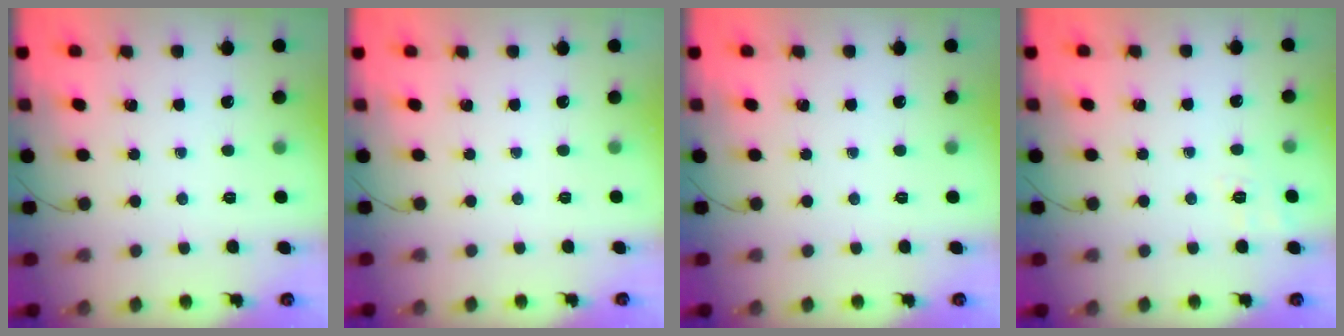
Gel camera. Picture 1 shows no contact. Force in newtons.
{"total": 2.5, "press": 2.4, "slide": 0.5}
{"total": 0.0}
{"total": 2.4, "press": 1.3, "slide": 2.1}